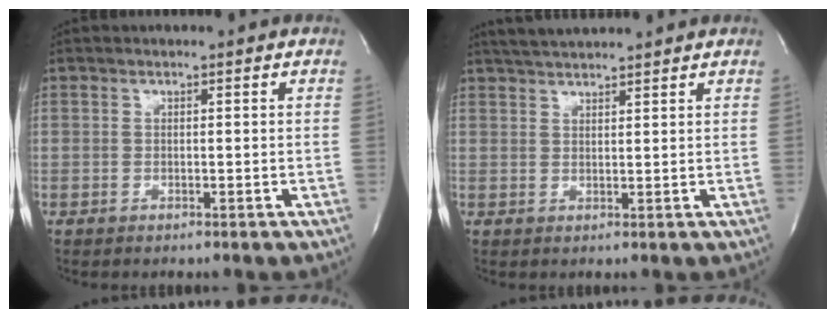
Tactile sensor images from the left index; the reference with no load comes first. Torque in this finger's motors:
{"motor_torque": [-0.25, -0.11, 0.48, 0.09]}